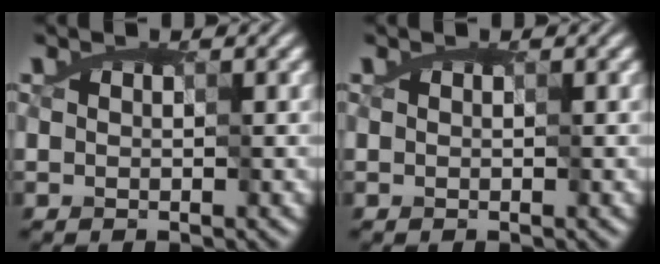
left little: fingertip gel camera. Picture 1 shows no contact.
{"total": 0.0}